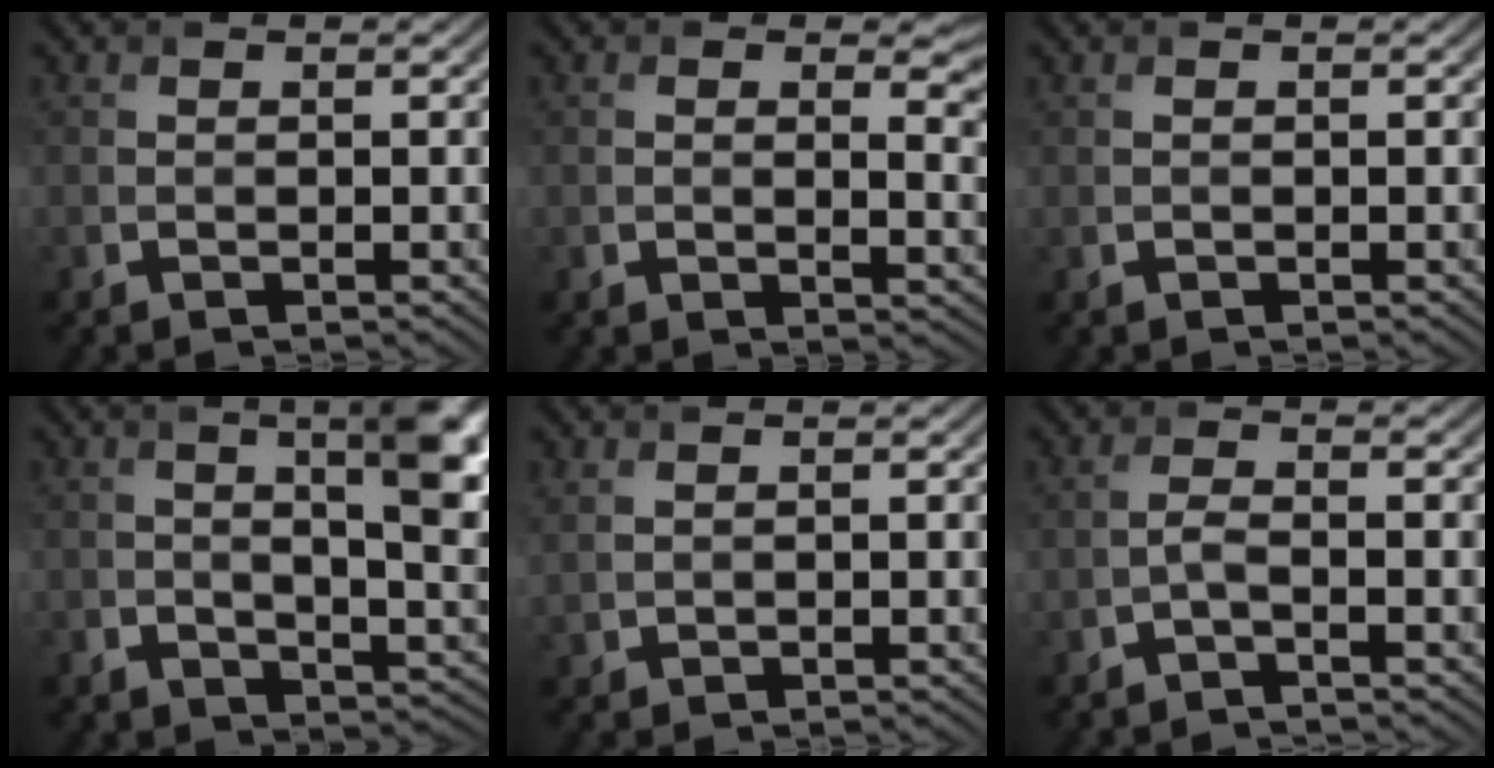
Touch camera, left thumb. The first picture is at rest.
{"total": 4.3, "force": [1.4, 2.6, 3.1], "torque": [-0.044, -0.017, 0.019]}
{"total": 0.0}
{"total": 10.5, "force": [2.0, 4.9, 9.1], "torque": [-0.141, -0.009, 0.034]}
{"total": 1.1, "force": [0.9, 0.4, 0.6], "torque": [-0.022, 0.000, 0.024]}
{"total": 1.6, "force": [-1.0, 0.4, 1.2], "torque": [-0.026, 0.005, -0.024]}